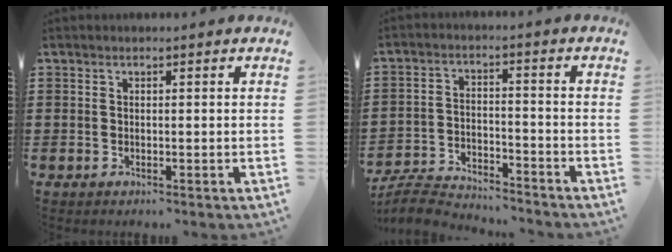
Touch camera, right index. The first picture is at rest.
{"total": 5.5, "force": [-5.4, 0.7, 0.8], "torque": [-0.032, 0.002, -0.112]}